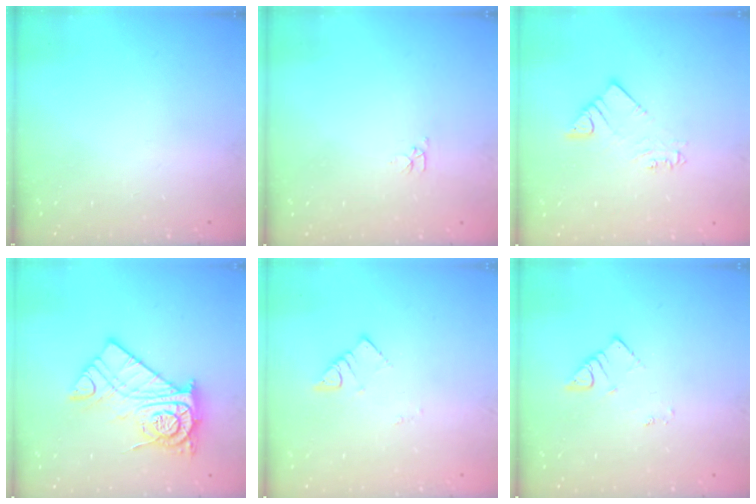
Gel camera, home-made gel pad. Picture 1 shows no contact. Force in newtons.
{"total": 2.8, "press": 2.7, "slide": 0.4}
{"total": 3.4, "press": 3.4, "slide": 0.2}
{"total": 14.8, "press": 14.8, "slide": 1.2}
{"total": 2.7, "press": 2.7, "slide": 0.1}
{"total": 2.7, "press": 2.7, "slide": 0.4}